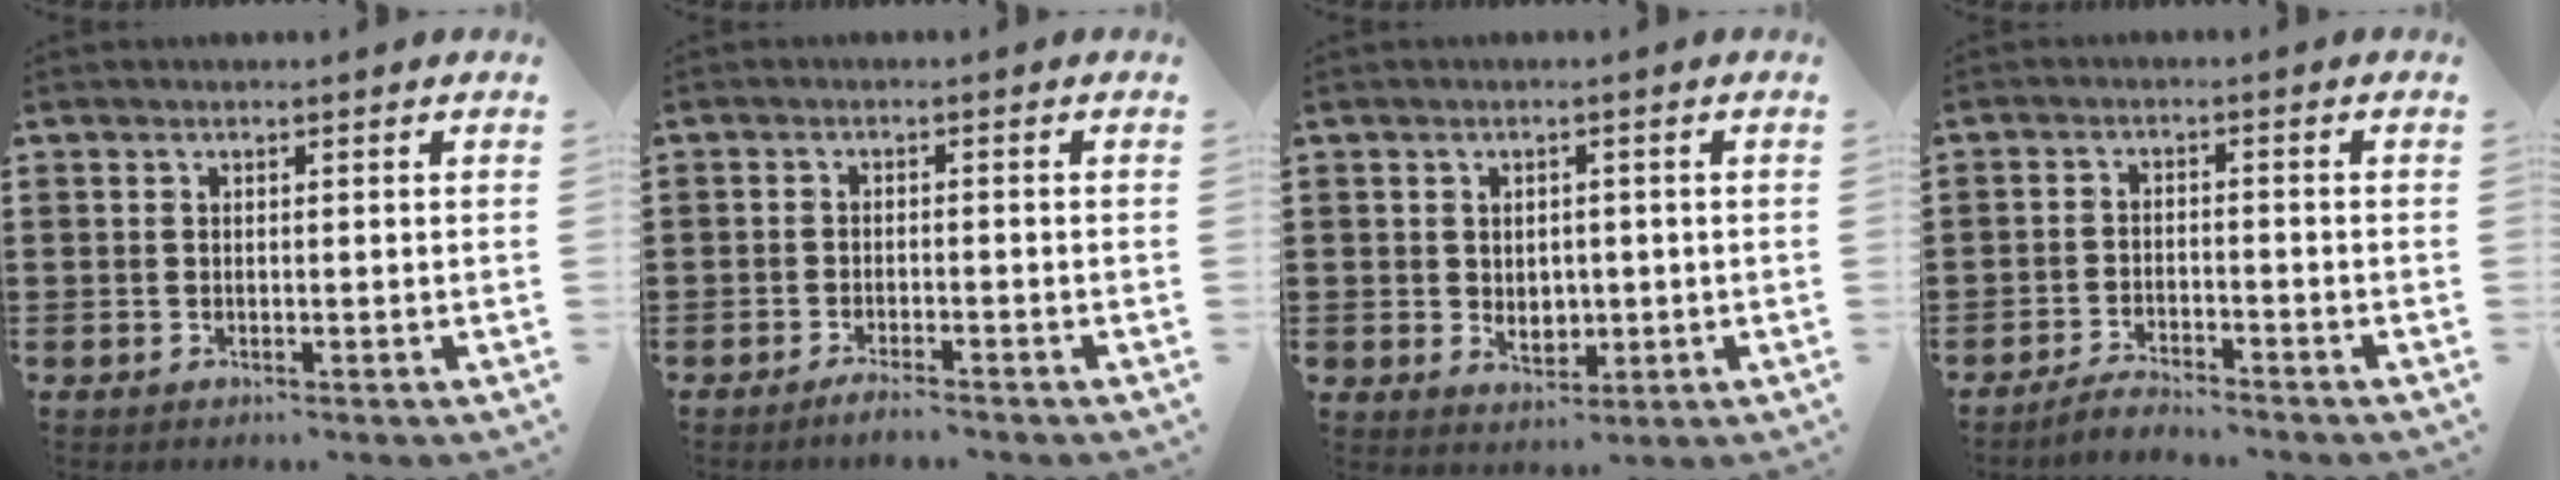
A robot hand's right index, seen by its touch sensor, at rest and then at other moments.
{"total": 2.0, "force": [-1.9, 0.0, 0.7], "torque": [-0.014, 0.001, -0.035]}
{"total": 2.6, "force": [0.3, 2.4, 1.1], "torque": [-0.022, 0.005, 0.001]}
{"total": 2.8, "force": [-2.8, 0.1, 0.3], "torque": [-0.010, 0.003, -0.057]}